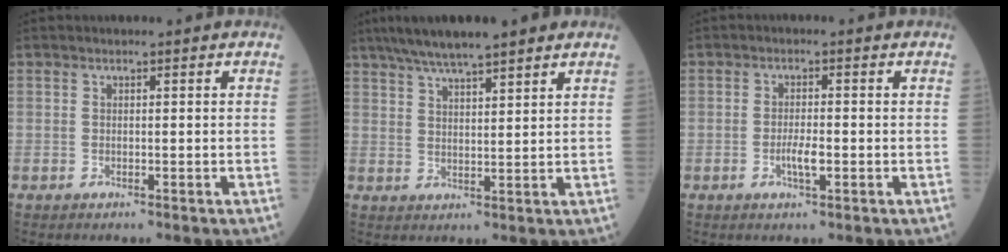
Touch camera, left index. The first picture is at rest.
{"total": 10.4, "force": [8.2, 1.0, 6.2], "torque": [-0.104, 0.031, 0.131]}
{"total": 2.7, "force": [-0.7, 0.5, 2.5], "torque": [-0.051, -0.001, -0.012]}